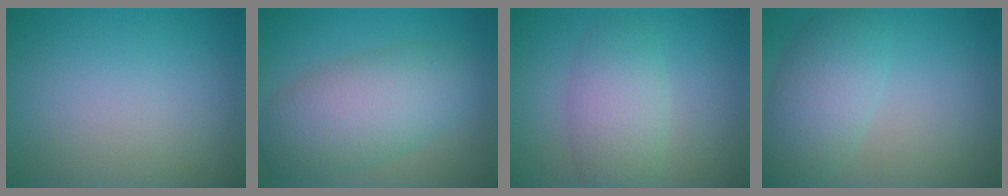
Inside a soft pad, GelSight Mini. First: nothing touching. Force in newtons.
{"total": 7.3, "press": 7.3, "slide": 0.1}
{"total": 4.2, "press": 4.2, "slide": 0.1}
{"total": 5.0, "press": 5.0, "slide": 0.4}